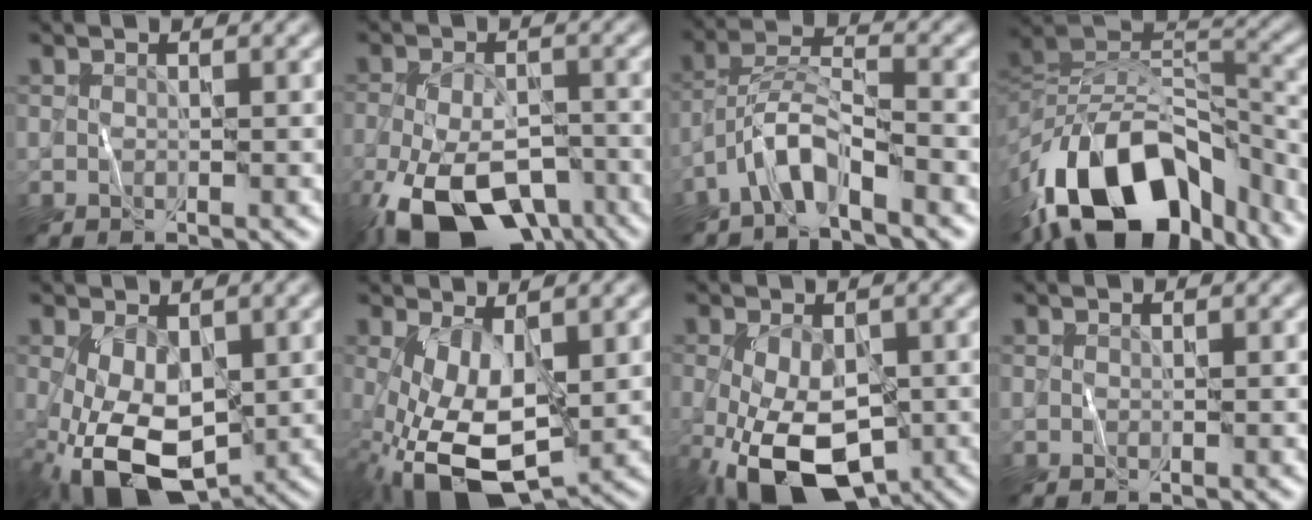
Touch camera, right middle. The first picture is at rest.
{"total": 14.2, "force": [-7.9, 7.5, 9.1], "torque": [-0.182, -0.063, -0.117]}
{"total": 4.2, "force": [-3.1, 0.8, 2.8], "torque": [-0.054, 0.009, -0.068]}
{"total": 15.3, "force": [-8.7, 7.7, 9.9], "torque": [-0.192, 0.015, -0.147]}
{"total": 9.5, "force": [-1.8, 5.7, 7.4], "torque": [-0.165, -0.034, -0.024]}
{"total": 9.0, "force": [-1.1, 4.8, 7.6], "torque": [-0.178, -0.029, -0.012]}
{"total": 11.8, "force": [-3.9, 6.5, 9.0], "torque": [-0.185, -0.046, -0.058]}
{"total": 0.0}